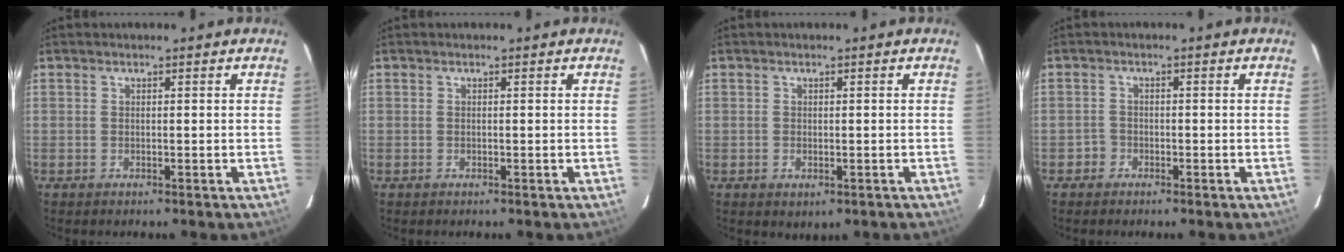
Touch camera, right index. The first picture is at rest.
{"total": 0.0}
{"total": 1.8, "force": [-0.4, 1.4, 1.1], "torque": [-0.017, -0.004, -0.003]}
{"total": 1.8, "force": [-1.2, 1.3, -0.1], "torque": [0.000, 0.007, -0.022]}